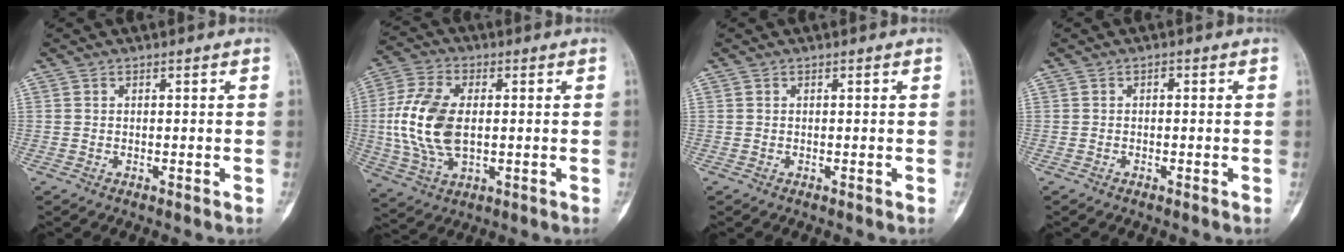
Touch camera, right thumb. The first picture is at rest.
{"total": 13.9, "force": [0.2, 7.9, 11.4], "torque": [-0.243, 0.002, 0.006]}
{"total": 0.0}
{"total": 0.7, "force": [-0.1, 0.4, 0.5], "torque": [-0.003, 0.002, -0.007]}